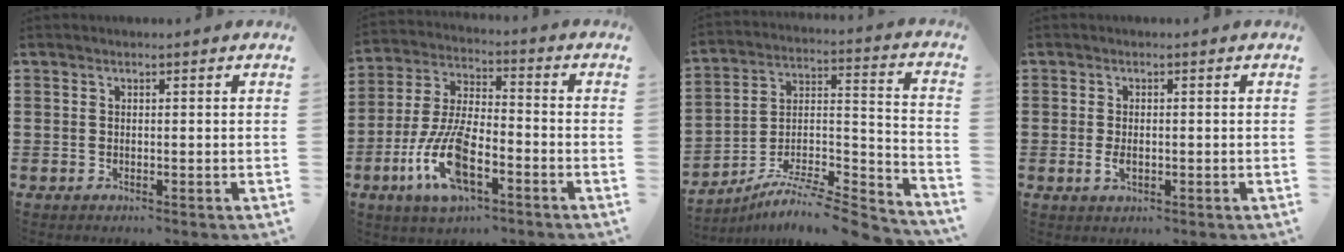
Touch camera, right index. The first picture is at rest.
{"total": 11.4, "force": [-5.1, 4.3, 9.2], "torque": [-0.214, -0.005, -0.100]}
{"total": 7.8, "force": [-6.7, 1.4, 3.7], "torque": [-0.055, 0.008, -0.132]}
{"total": 2.0, "force": [-0.3, 1.0, 1.7], "torque": [-0.034, 0.000, -0.005]}